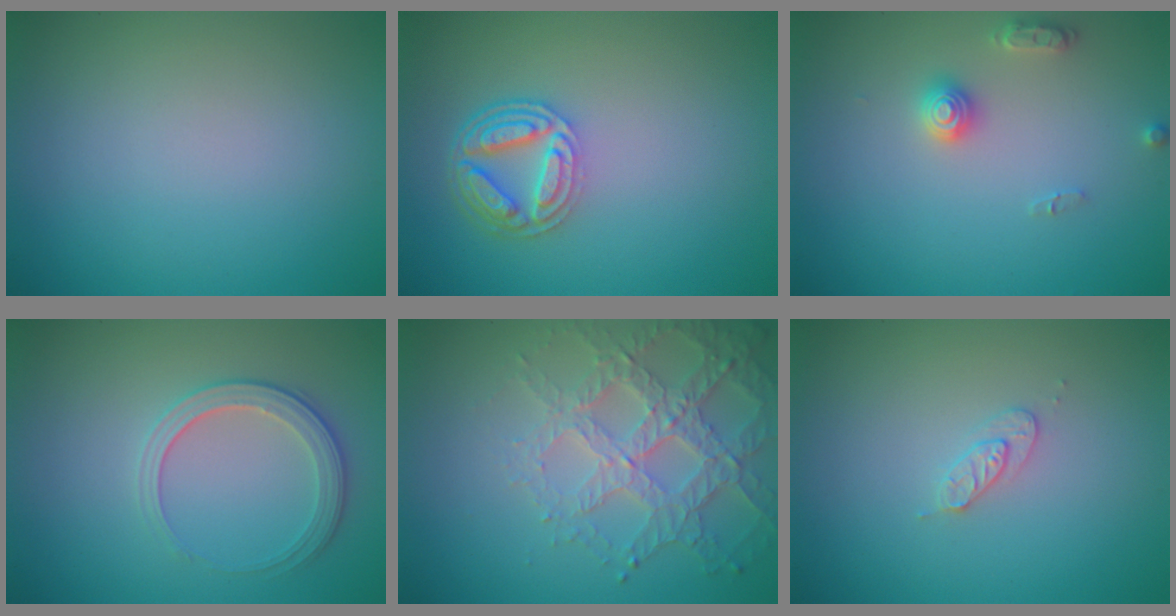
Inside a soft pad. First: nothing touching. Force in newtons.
{"total": 4.6, "press": 3.5, "slide": 3.0}
{"total": 2.2, "press": 2.2, "slide": 0.1}
{"total": 2.8, "press": 2.7, "slide": 0.8}
{"total": 4.7, "press": 4.1, "slide": 2.3}
{"total": 1.4, "press": 1.4, "slide": 0.2}